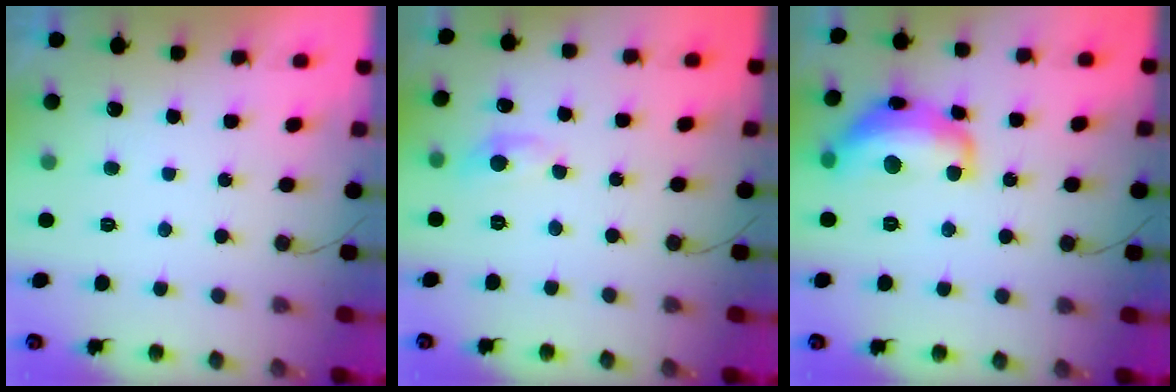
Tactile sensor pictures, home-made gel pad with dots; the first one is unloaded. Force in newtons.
{"total": 5.3, "press": 5.2, "slide": 0.6}
{"total": 15.4, "press": 15.4, "slide": 1.3}